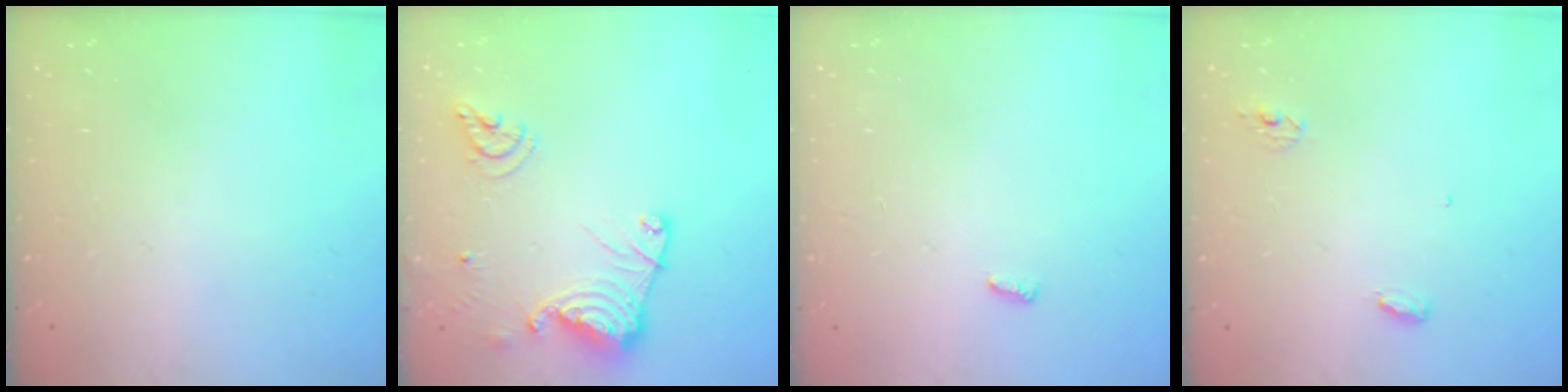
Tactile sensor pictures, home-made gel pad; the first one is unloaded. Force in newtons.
{"total": 15.2, "press": 15.1, "slide": 1.8}
{"total": 3.5, "press": 3.5, "slide": 0.3}
{"total": 5.2, "press": 4.4, "slide": 2.7}